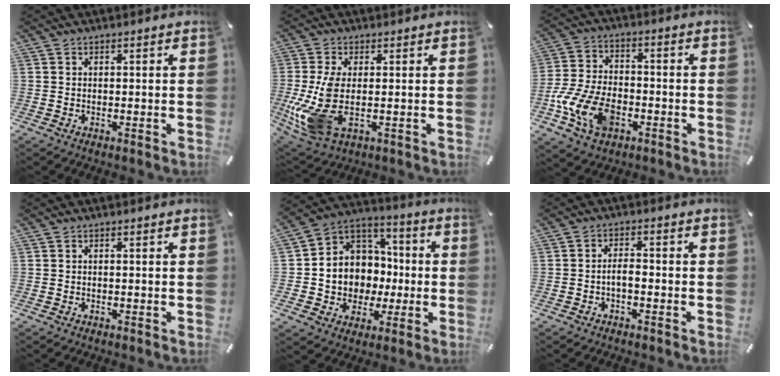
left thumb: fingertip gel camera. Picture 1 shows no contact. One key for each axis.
{"total": 10.9, "fx": -0.3, "fy": 4.7, "fz": 9.8, "tx": -0.230, "ty": -0.027, "tz": 0.000}
{"total": 12.7, "fx": -5.2, "fy": 8.1, "fz": 8.2, "tx": -0.175, "ty": 0.020, "tz": -0.091}
{"total": 0.0}
{"total": 10.1, "fx": -0.7, "fy": 10.0, "fz": 0.8, "tx": -0.033, "ty": -0.020, "tz": 0.003}
{"total": 2.8, "fx": -1.2, "fy": 1.2, "fz": 2.3, "tx": -0.041, "ty": 0.009, "tz": -0.023}